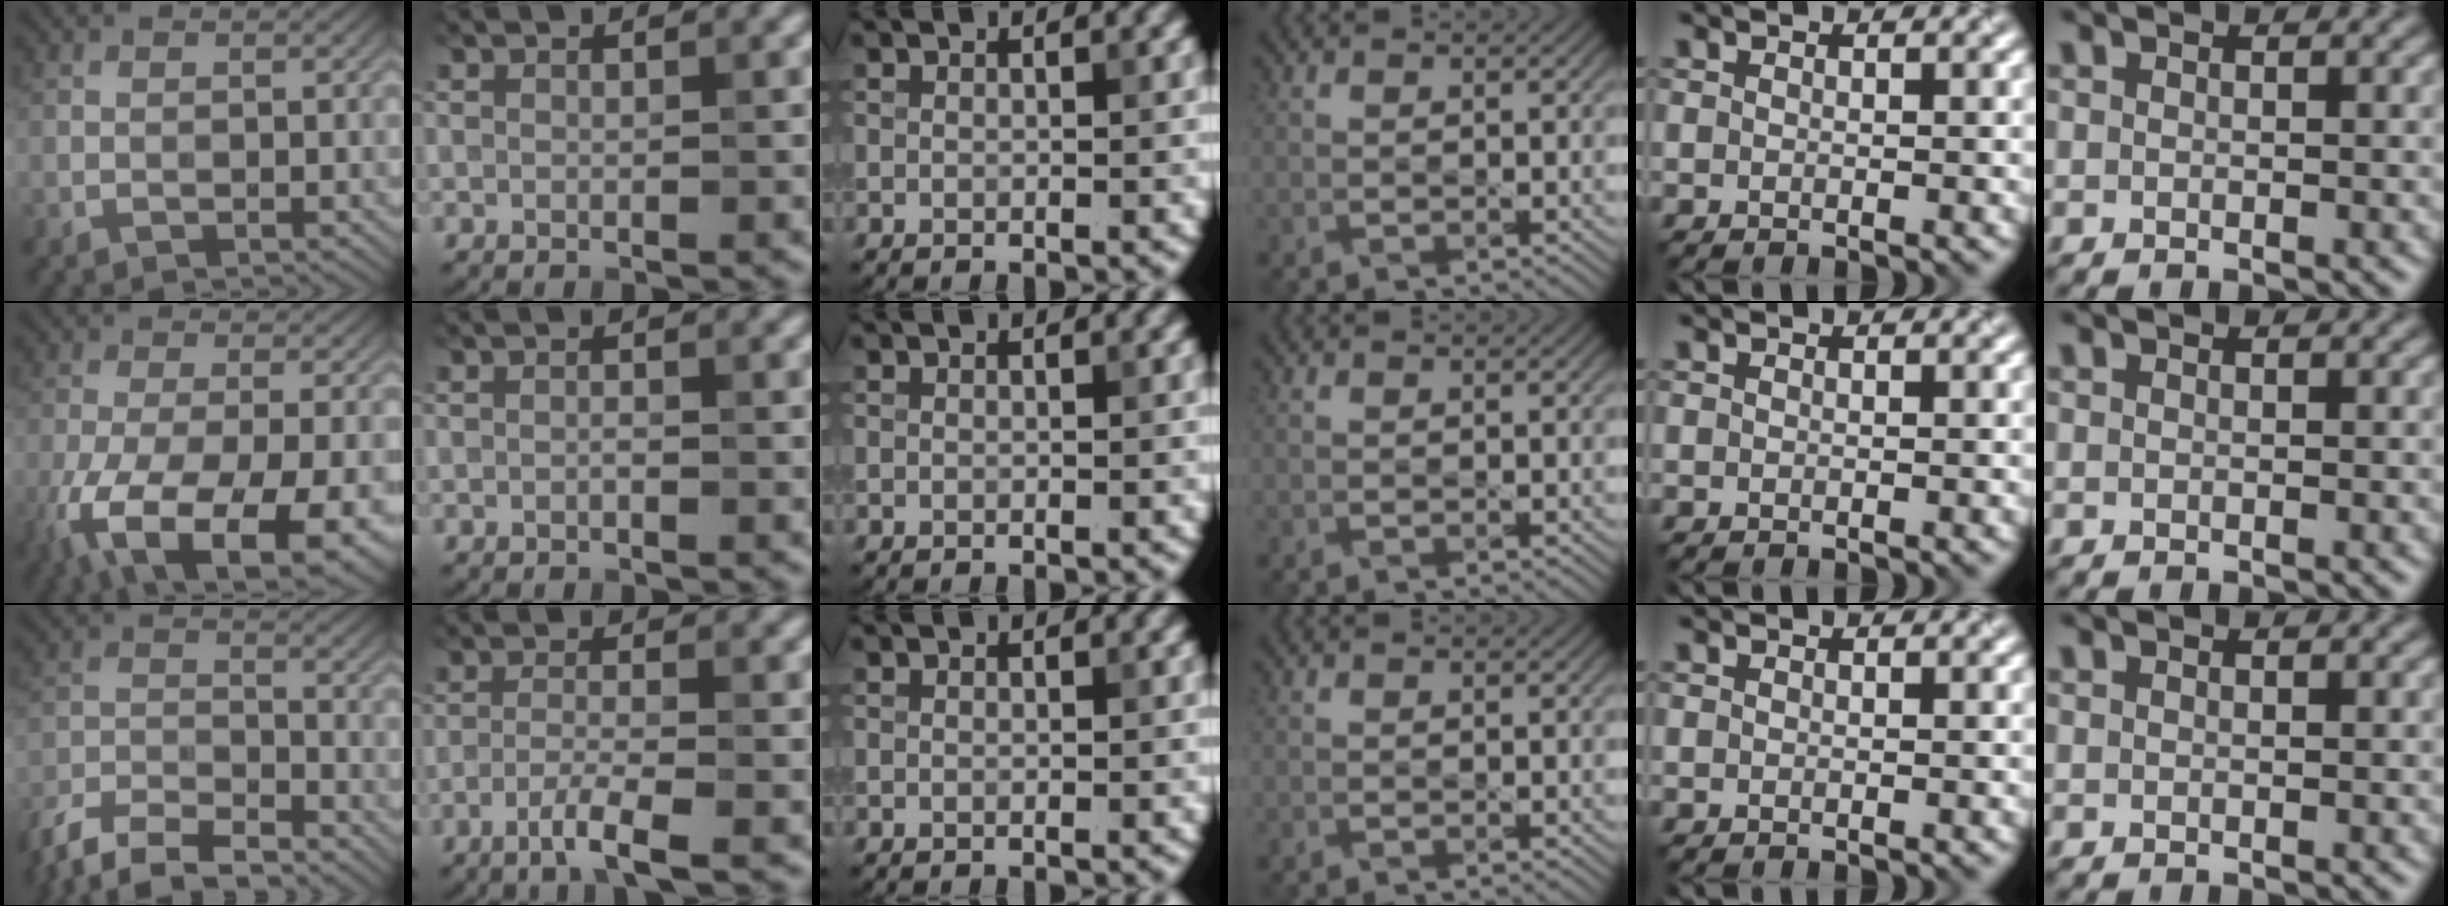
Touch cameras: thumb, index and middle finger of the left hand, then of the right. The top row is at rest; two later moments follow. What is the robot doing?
{"motion": "pour", "object": "bucket"}